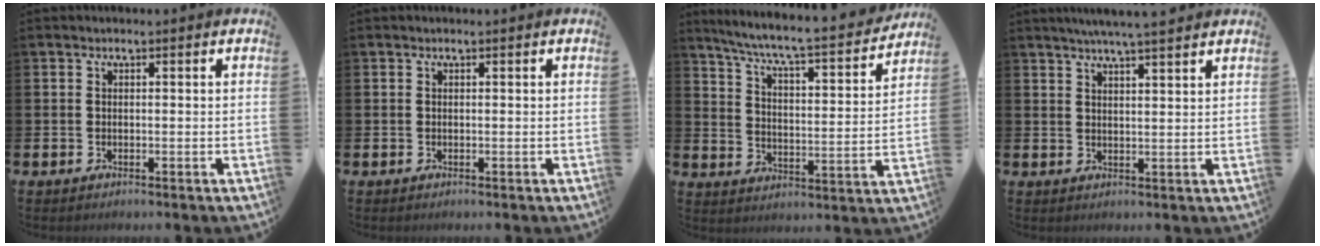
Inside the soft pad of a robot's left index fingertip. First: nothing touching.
{"total": 0.0}
{"total": 7.0, "force": [6.3, 0.3, 3.0], "torque": [-0.085, -0.052, 0.100]}
{"total": 4.8, "force": [4.5, -0.5, 1.6], "torque": [-0.039, -0.013, 0.080]}